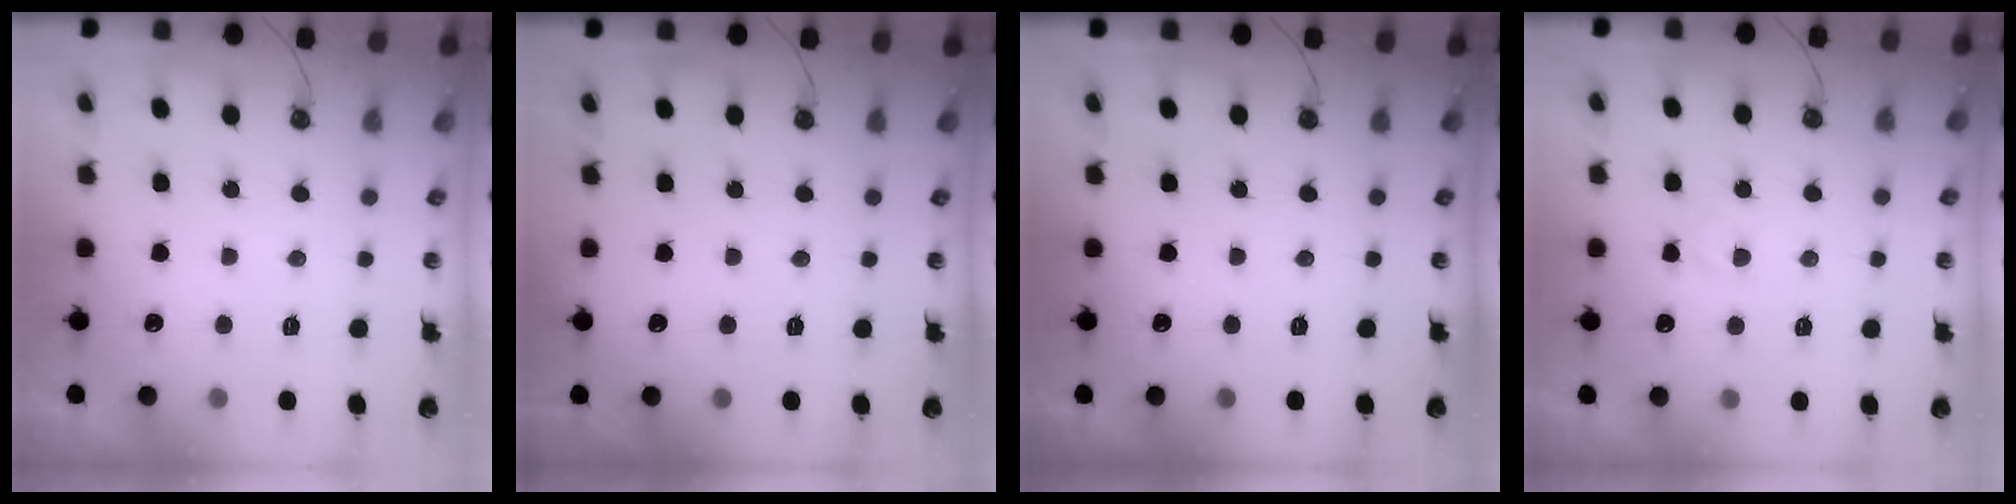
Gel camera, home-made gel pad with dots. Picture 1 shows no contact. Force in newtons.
{"total": 0.0}
{"total": 0.0}
{"total": 3.3, "press": 3.3, "slide": 0.3}